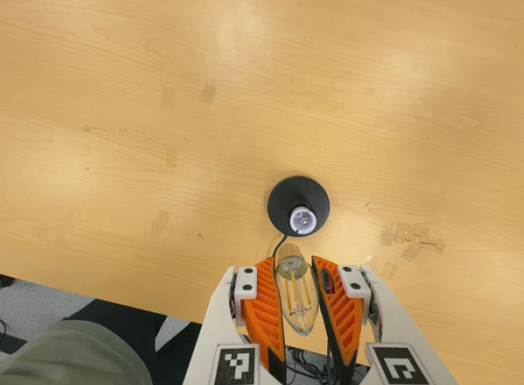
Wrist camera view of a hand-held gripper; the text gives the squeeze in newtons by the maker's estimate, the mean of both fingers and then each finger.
{"total": 19.0, "left": 19.9, "right": 18.1}